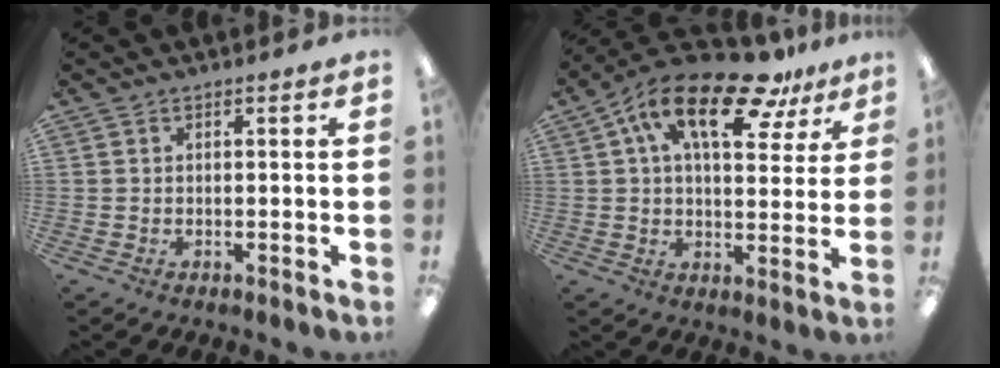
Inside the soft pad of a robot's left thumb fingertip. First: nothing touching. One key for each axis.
{"total": 19.2, "fx": 10.2, "fy": 8.5, "fz": 13.9, "tx": -0.236, "ty": -0.040, "tz": 0.167}